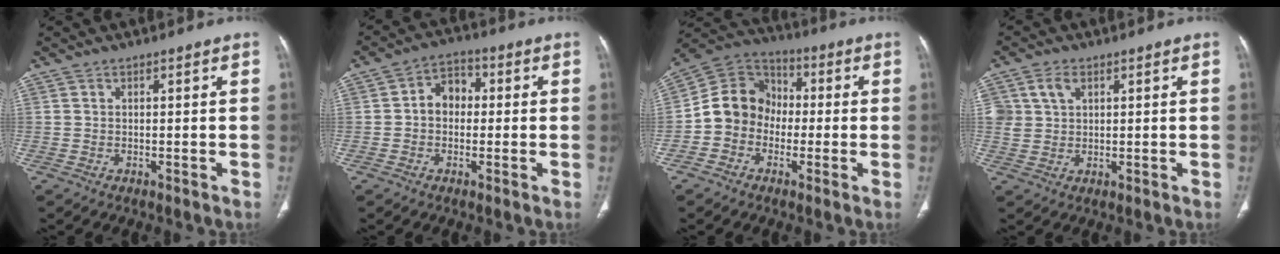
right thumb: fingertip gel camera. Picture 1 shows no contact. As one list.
[{"total": 5.9, "force": [0.0, 4.6, 3.7], "torque": [-0.036, 0.021, -0.012]}, {"total": 10.7, "force": [-1.9, 9.5, 4.7], "torque": [-0.059, 0.039, -0.049]}, {"total": 4.7, "force": [1.9, 3.3, 2.7], "torque": [-0.047, 0.003, 0.044]}]